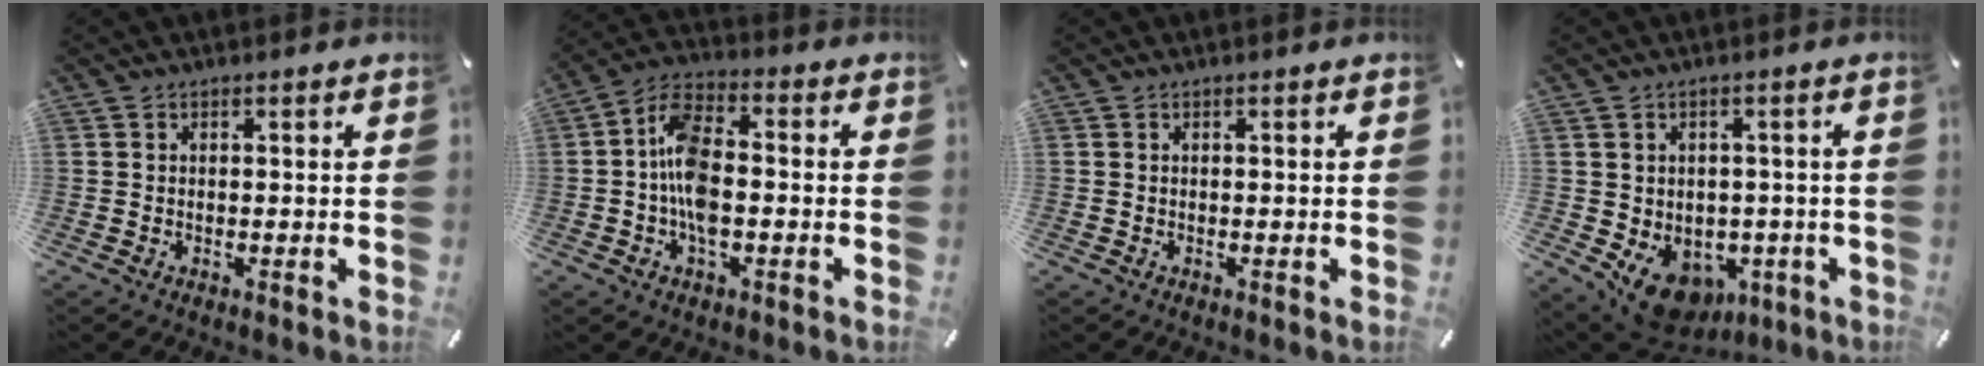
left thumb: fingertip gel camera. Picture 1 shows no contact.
{"total": 9.6, "force": [-1.9, 5.1, 7.9], "torque": [-0.163, 0.010, -0.035]}
{"total": 0.0}
{"total": 9.5, "force": [-4.4, 7.3, 4.3], "torque": [-0.067, 0.017, -0.070]}